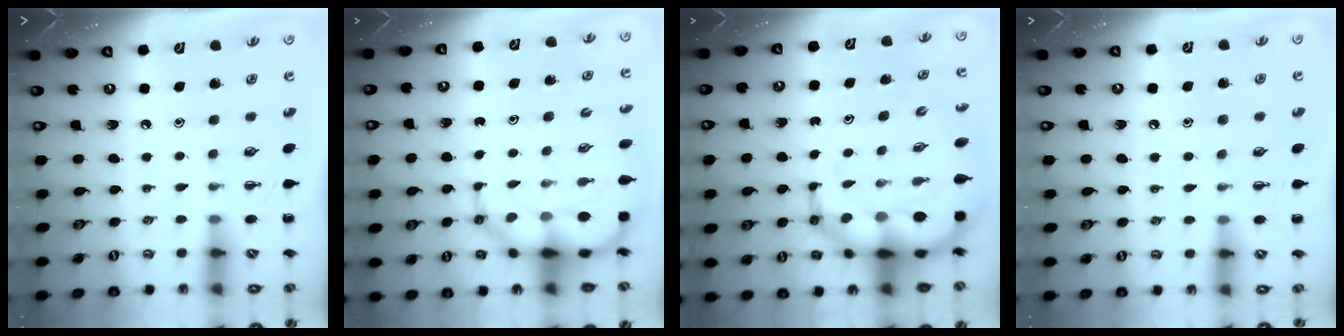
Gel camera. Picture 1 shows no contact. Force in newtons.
{"total": 9.7, "press": 9.3, "slide": 2.7}
{"total": 15.9, "press": 15.3, "slide": 4.4}
{"total": 5.6, "press": 5.4, "slide": 1.4}